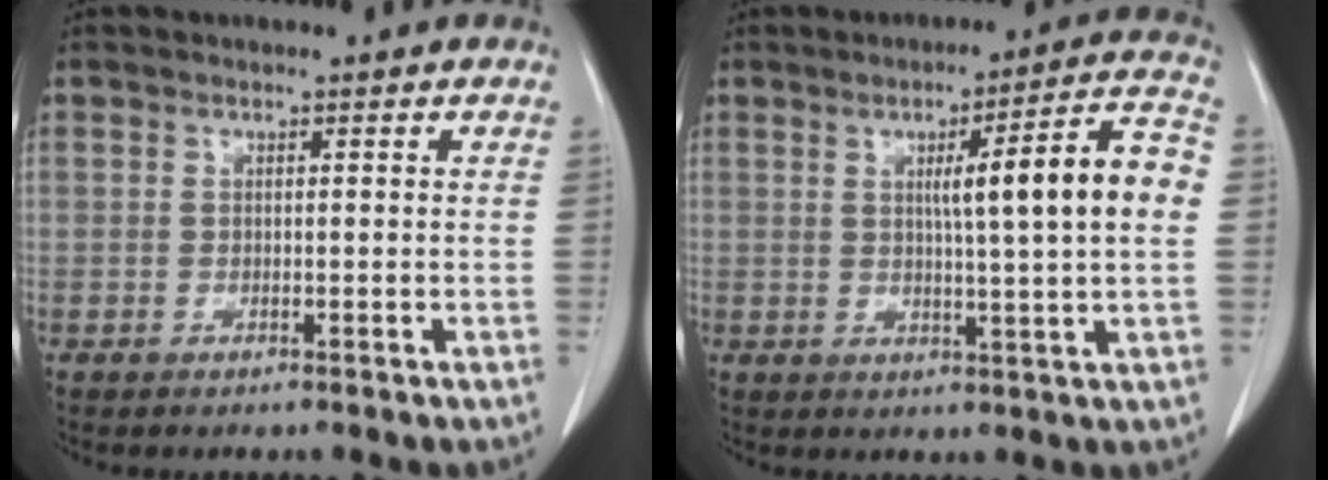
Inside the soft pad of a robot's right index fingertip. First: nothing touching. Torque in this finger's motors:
{"motor_torque": [0.45, 0.23, 0.37, 0.07]}